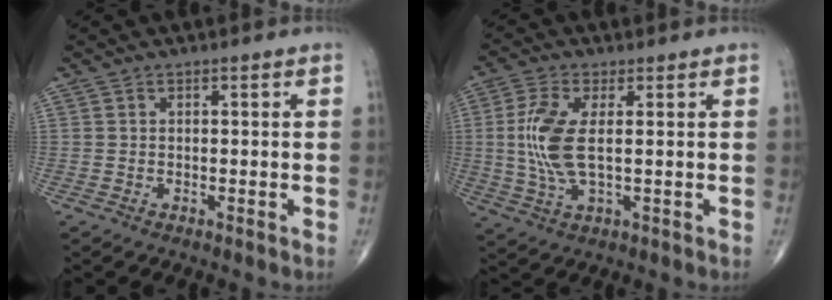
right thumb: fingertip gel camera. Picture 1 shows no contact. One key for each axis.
{"total": 9.0, "fx": 0.7, "fy": 3.4, "fz": 8.3, "tx": -0.201, "ty": -0.007, "tz": 0.015}